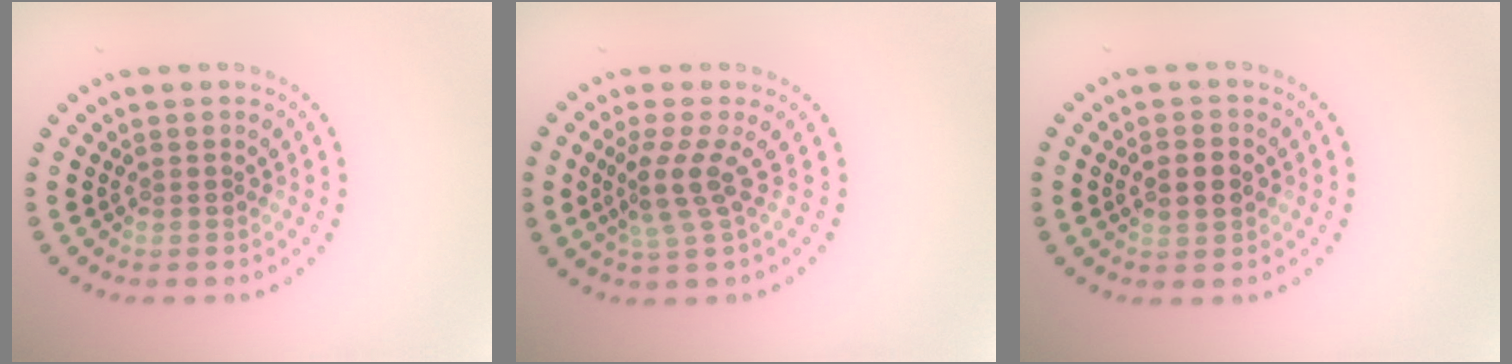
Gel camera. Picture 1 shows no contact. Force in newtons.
{"total": 3.0, "press": 2.0, "slide": 2.2}
{"total": 2.6, "press": 2.6, "slide": 0.2}